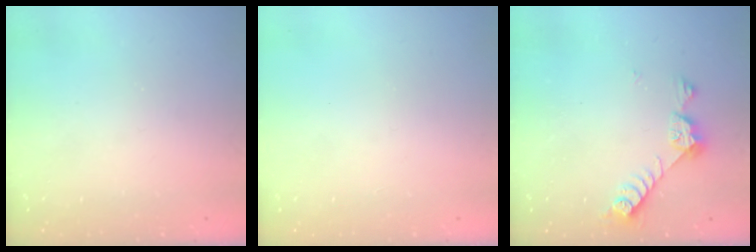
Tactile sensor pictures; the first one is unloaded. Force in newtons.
{"total": 0.0}
{"total": 7.3, "press": 7.3, "slide": 0.6}